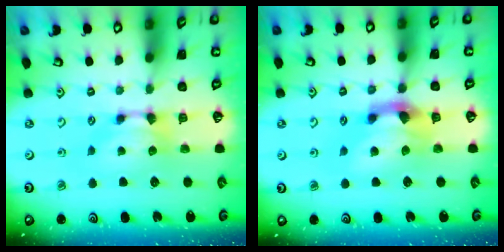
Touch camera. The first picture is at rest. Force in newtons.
{"total": 4.2, "press": 3.8, "slide": 1.8}